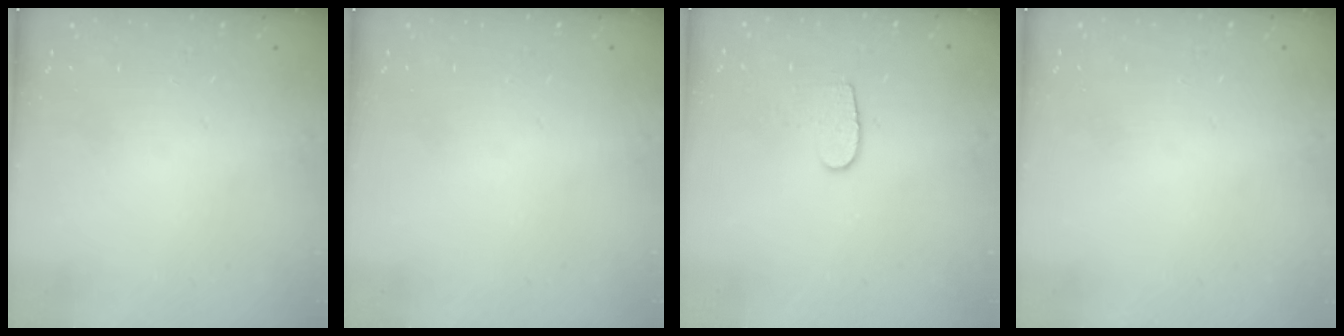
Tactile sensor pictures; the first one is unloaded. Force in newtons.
{"total": 0.0}
{"total": 6.3, "press": 6.3, "slide": 0.4}
{"total": 0.5, "press": 0.5, "slide": 0.1}